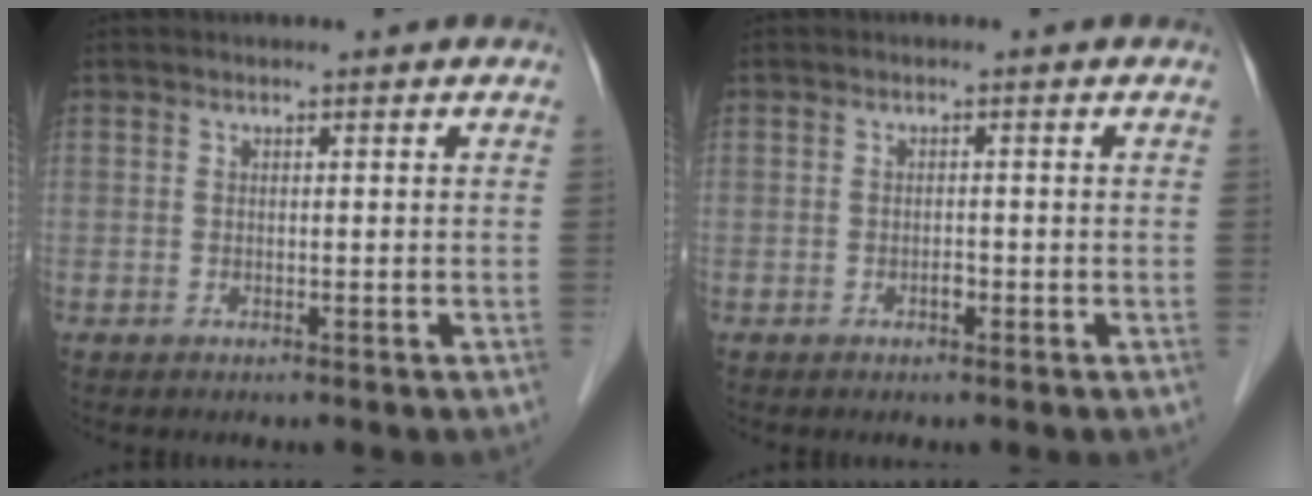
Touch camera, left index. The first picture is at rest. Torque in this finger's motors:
{"motor_torque": [0.25, 0.26, -0.06, 0.01]}